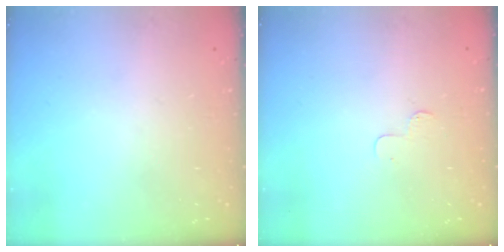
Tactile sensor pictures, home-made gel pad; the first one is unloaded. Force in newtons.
{"total": 3.6, "press": 3.6, "slide": 0.4}